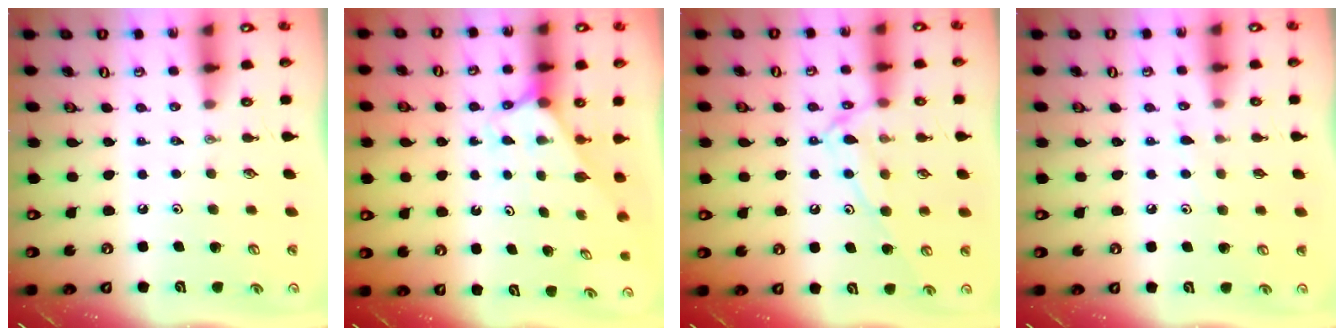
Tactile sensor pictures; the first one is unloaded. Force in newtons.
{"total": 3.5, "press": 3.4, "slide": 0.2}
{"total": 11.8, "press": 11.8, "slide": 0.9}
{"total": 5.7, "press": 5.7, "slide": 0.6}